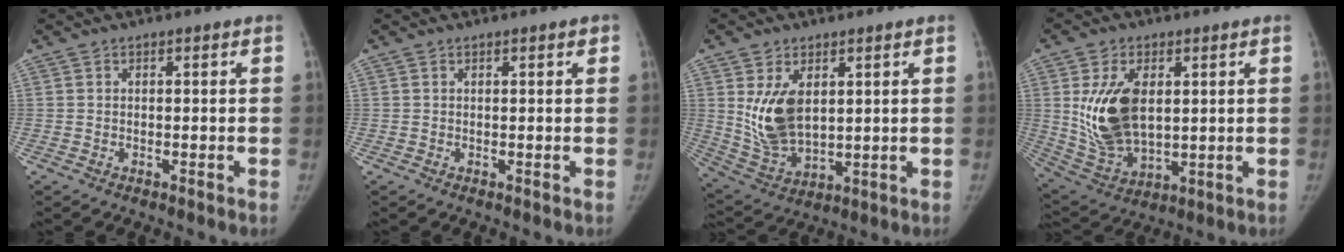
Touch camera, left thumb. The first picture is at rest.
{"total": 0.9, "force": [0.6, 0.1, 0.7], "torque": [-0.007, -0.001, 0.007]}
{"total": 11.3, "force": [2.9, 6.8, 8.6], "torque": [-0.145, -0.023, 0.075]}
{"total": 14.8, "force": [2.6, 8.8, 11.6], "torque": [-0.204, -0.020, 0.066]}